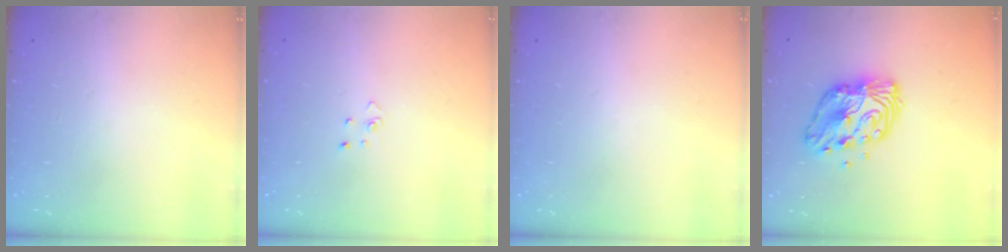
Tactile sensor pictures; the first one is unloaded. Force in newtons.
{"total": 2.7, "press": 2.7, "slide": 0.3}
{"total": 0.0}
{"total": 11.9, "press": 11.9, "slide": 0.8}